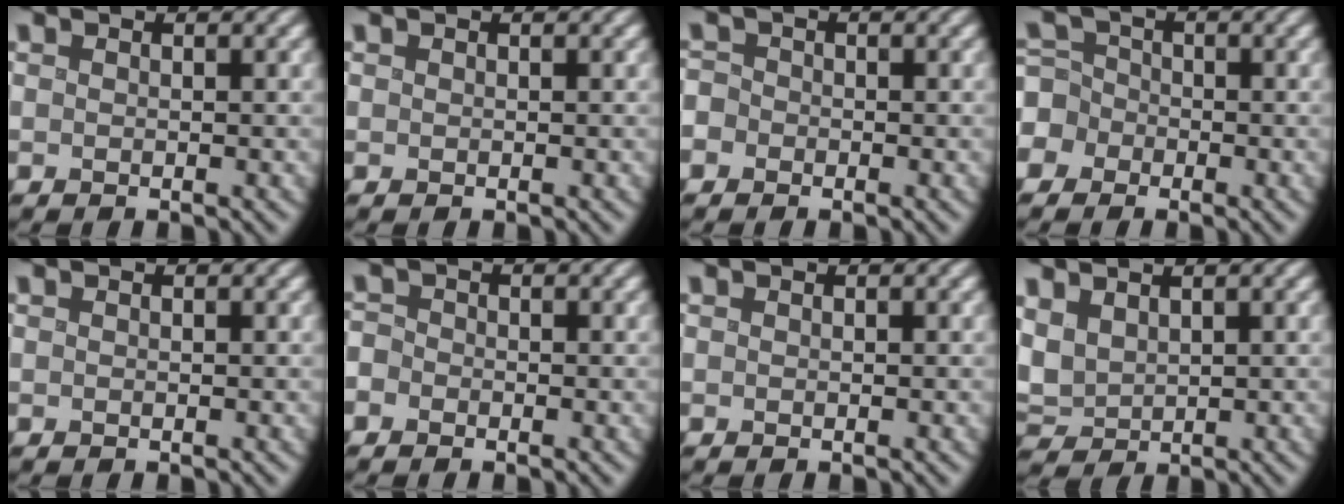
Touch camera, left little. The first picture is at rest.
{"total": 0.0}
{"total": 3.7, "force": [-1.5, 3.3, 0.8], "torque": [-0.011, 0.008, -0.055]}
{"total": 6.4, "force": [-2.5, 5.7, 1.3], "torque": [-0.045, 0.007, -0.077]}
{"total": 0.0}
{"total": 2.6, "force": [-1.3, 2.3, 0.6], "torque": [0.001, 0.008, -0.045]}
{"total": 0.0}
{"total": 3.5, "force": [1.2, 2.5, 2.2], "torque": [-0.065, 0.003, 0.024]}